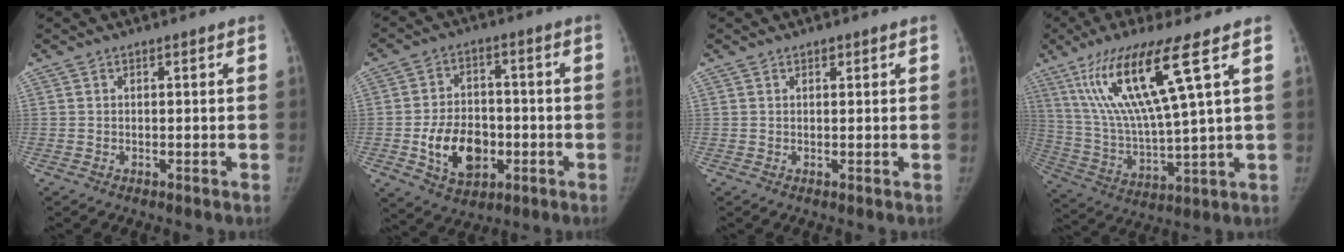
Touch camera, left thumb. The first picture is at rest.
{"total": 12.1, "force": [-3.0, 8.5, 8.1], "torque": [-0.109, 0.011, -0.045]}
{"total": 0.9, "force": [0.6, 0.5, 0.5], "torque": [-0.002, -0.003, 0.007]}
{"total": 17.9, "force": [8.4, 1.7, 15.7], "torque": [-0.319, -0.033, 0.163]}